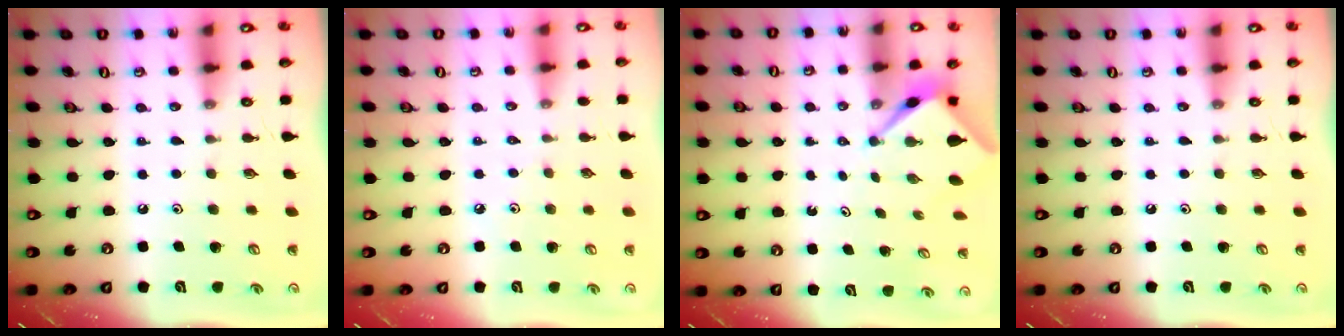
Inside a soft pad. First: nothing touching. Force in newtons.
{"total": 2.9, "press": 2.8, "slide": 0.5}
{"total": 2.6, "press": 2.6, "slide": 0.1}
{"total": 0.0}